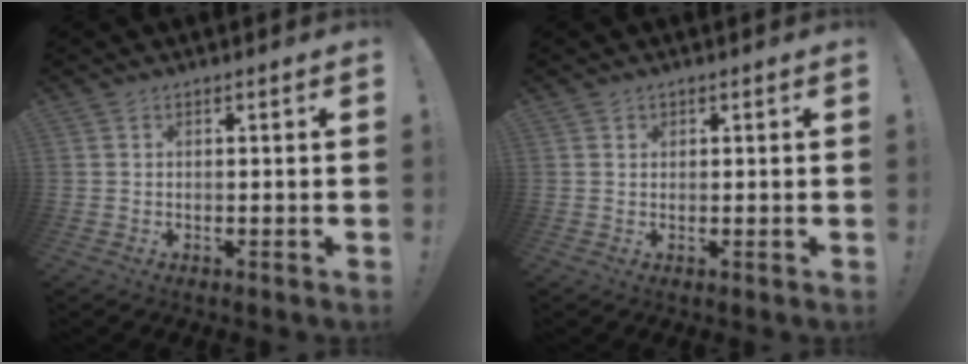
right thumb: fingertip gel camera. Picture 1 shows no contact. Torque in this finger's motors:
{"motor_torque": [0.03, 0.32, 0.16, -0.06, -0.06]}